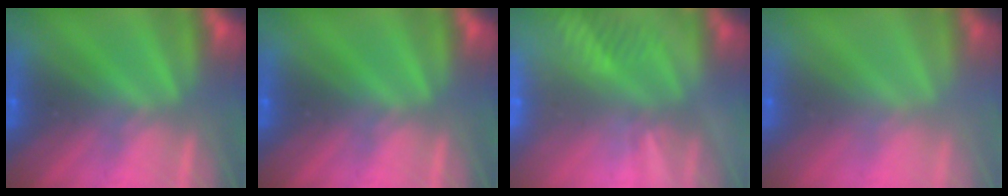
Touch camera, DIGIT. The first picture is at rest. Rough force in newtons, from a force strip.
{"total": 0.0}
{"total": 12.7}
{"total": 2.5}